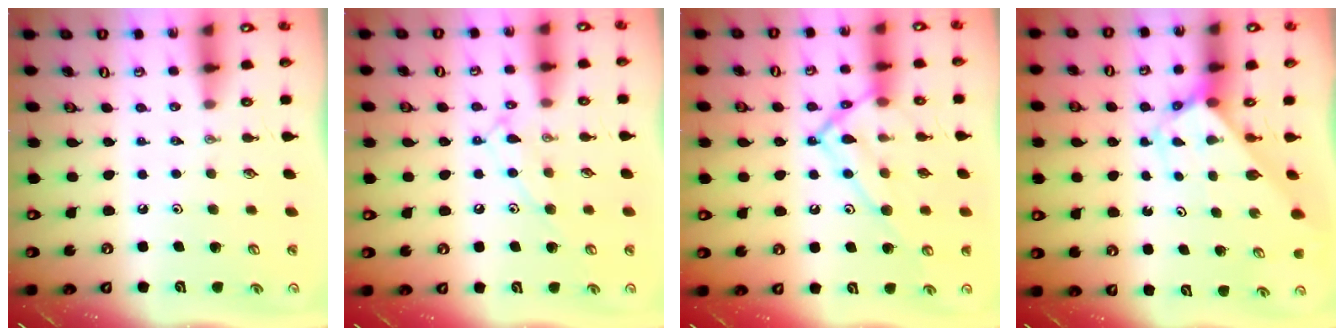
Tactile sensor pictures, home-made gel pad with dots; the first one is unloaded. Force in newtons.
{"total": 10.3, "press": 10.3, "slide": 0.8}
{"total": 15.1, "press": 15.0, "slide": 1.4}
{"total": 2.7, "press": 2.7, "slide": 0.1}